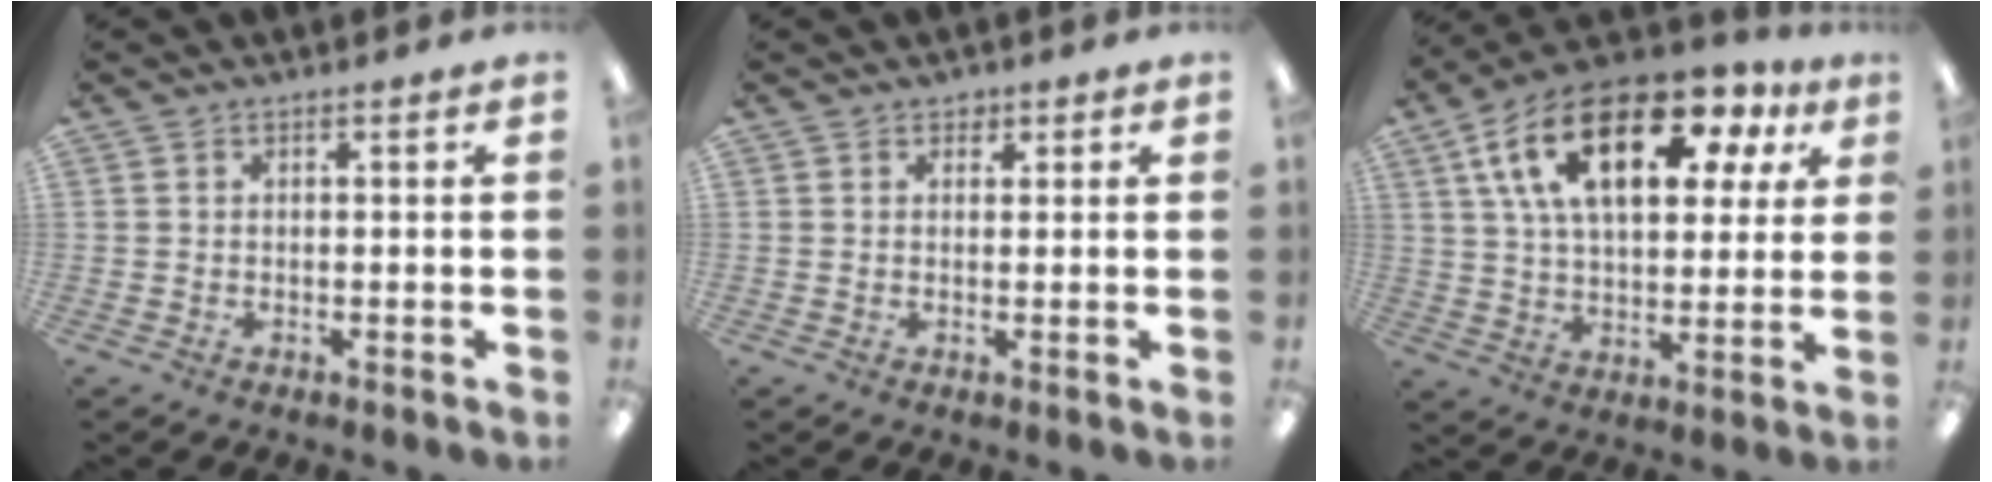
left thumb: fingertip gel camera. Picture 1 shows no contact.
{"total": 1.6, "force": [1.1, 1.1, 0.5], "torque": [-0.003, -0.002, 0.019]}
{"total": 21.7, "force": [10.2, 11.0, 15.7], "torque": [-0.279, -0.023, 0.172]}